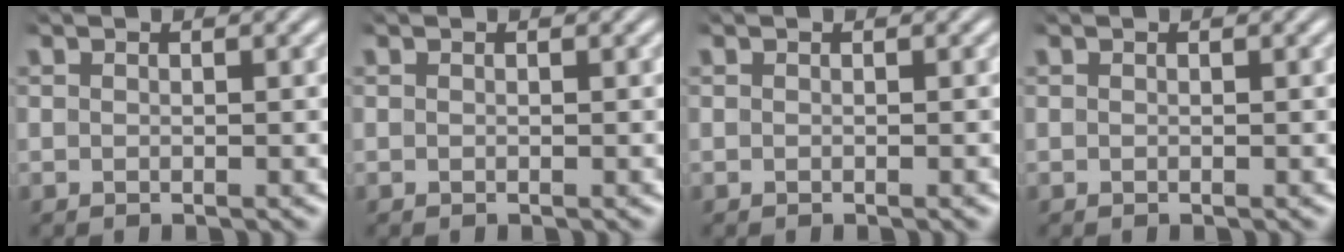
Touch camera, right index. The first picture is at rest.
{"total": 0.0}
{"total": 0.0}
{"total": 0.0}